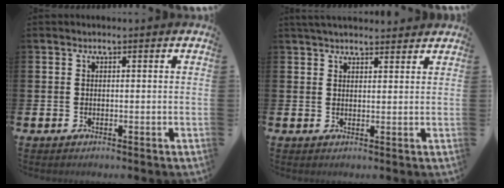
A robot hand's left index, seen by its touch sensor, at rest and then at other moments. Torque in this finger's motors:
{"motor_torque": [-0.01, -2.13, -0.13, 0.02]}